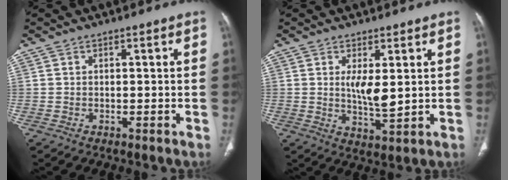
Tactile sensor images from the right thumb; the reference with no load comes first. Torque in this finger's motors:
{"motor_torque": [2.60, 2.40, 0.43, -0.49, 0.11]}